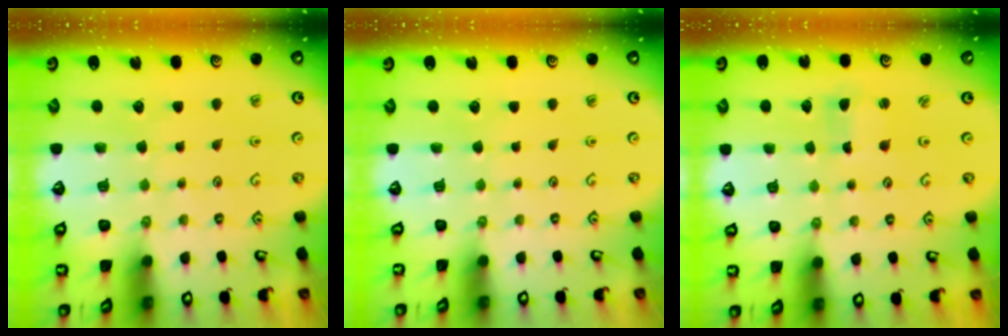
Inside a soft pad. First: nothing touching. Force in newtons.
{"total": 0.0}
{"total": 1.4, "press": 1.4, "slide": 0.2}